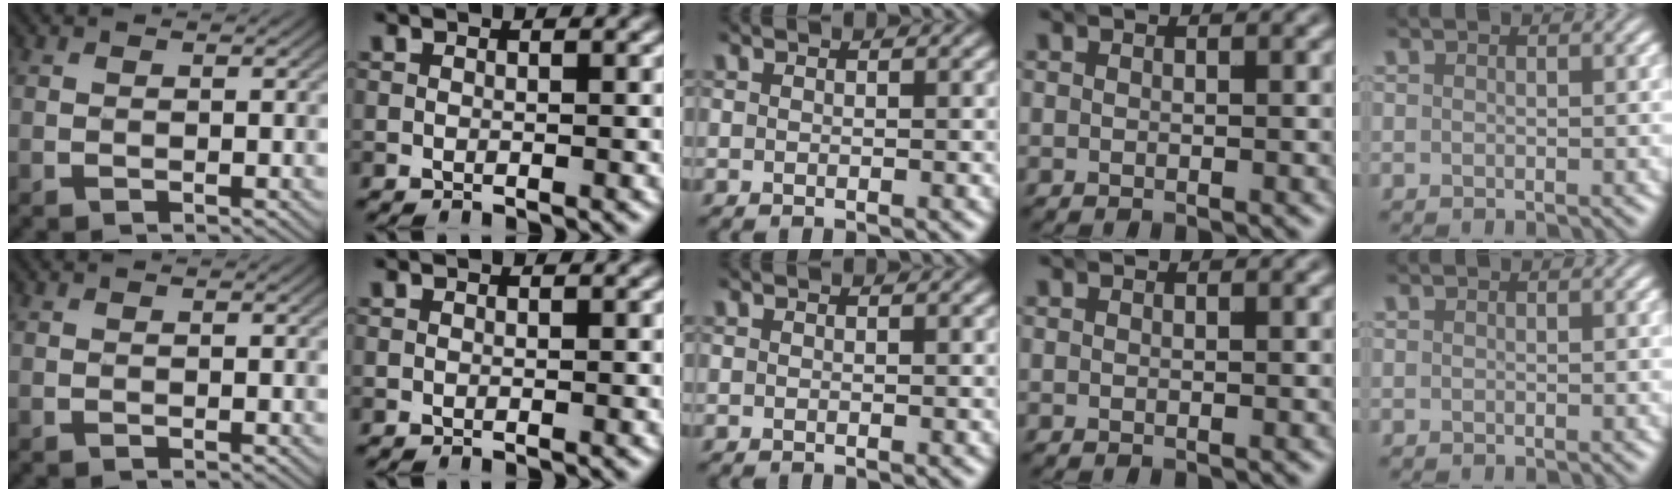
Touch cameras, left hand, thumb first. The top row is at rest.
{}